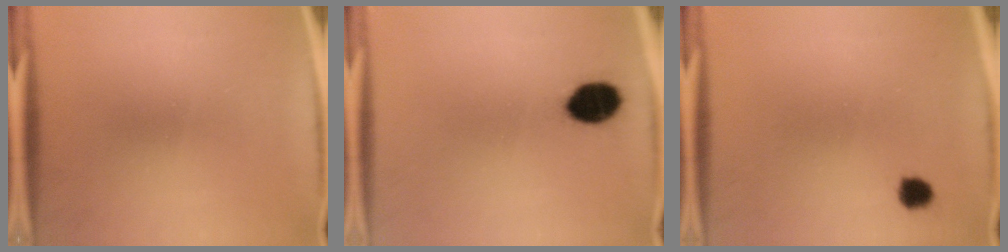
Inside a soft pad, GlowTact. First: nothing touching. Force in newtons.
{"total": 8.4}
{"total": 2.4}